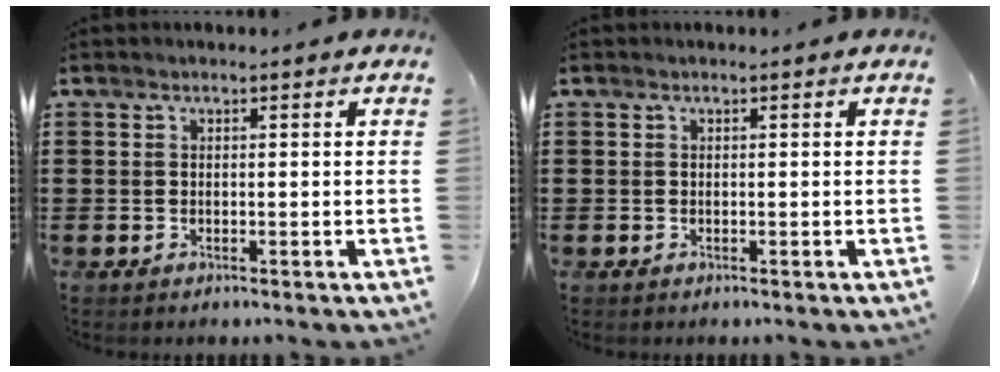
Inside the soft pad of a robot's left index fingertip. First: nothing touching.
{"total": 0.0}